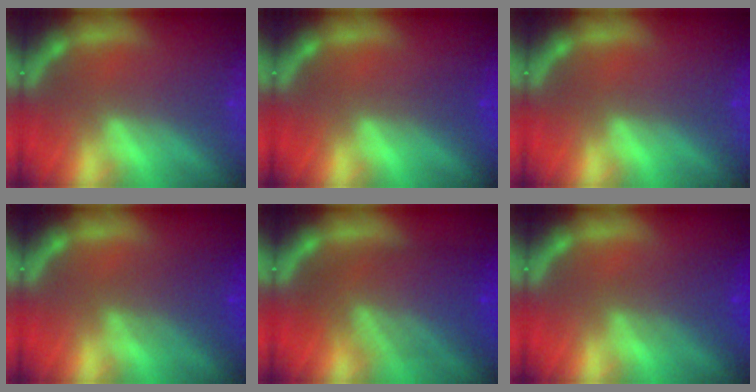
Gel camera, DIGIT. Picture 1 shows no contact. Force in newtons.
{"total": 0.9}
{"total": 0.0}
{"total": 4.1}
{"total": 9.0}
{"total": 3.6}